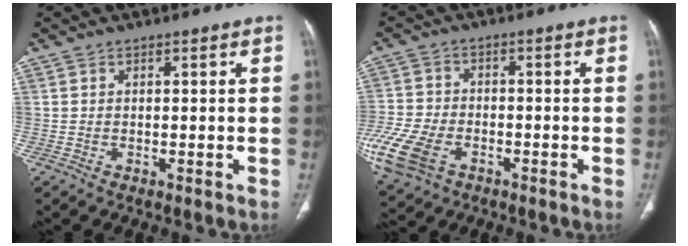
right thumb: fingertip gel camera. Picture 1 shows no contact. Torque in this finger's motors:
{"motor_torque": [1.57, 1.77, 0.42, 0.46, 0.37]}